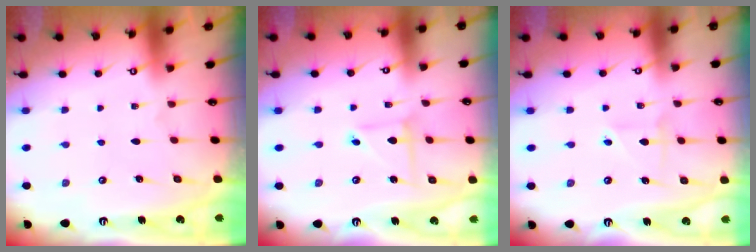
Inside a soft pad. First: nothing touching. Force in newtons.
{"total": 3.7, "press": 3.6, "slide": 0.4}
{"total": 2.6, "press": 2.6, "slide": 0.3}